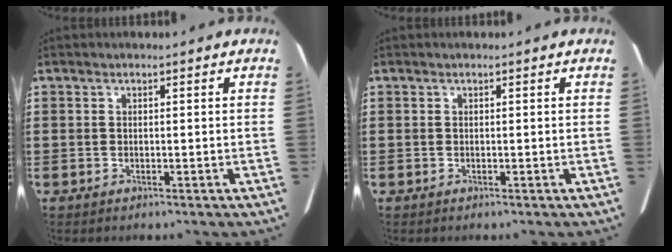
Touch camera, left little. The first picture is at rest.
{"total": 0.0}